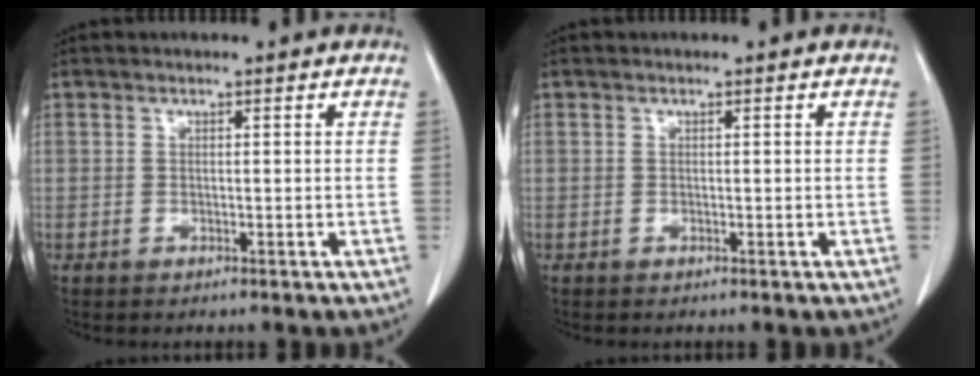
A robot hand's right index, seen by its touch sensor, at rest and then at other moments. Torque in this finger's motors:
{"motor_torque": [-0.01, 0.01, -0.01, 0.00]}